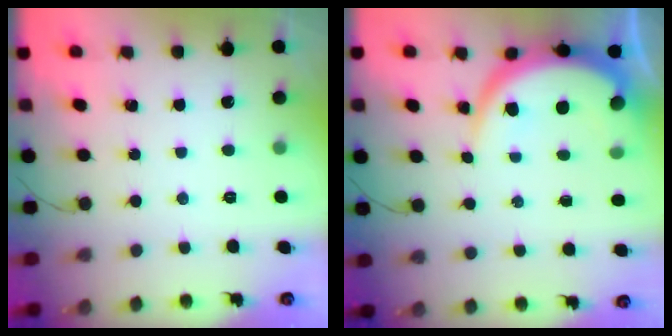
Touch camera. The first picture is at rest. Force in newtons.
{"total": 9.9, "press": 9.9, "slide": 0.8}